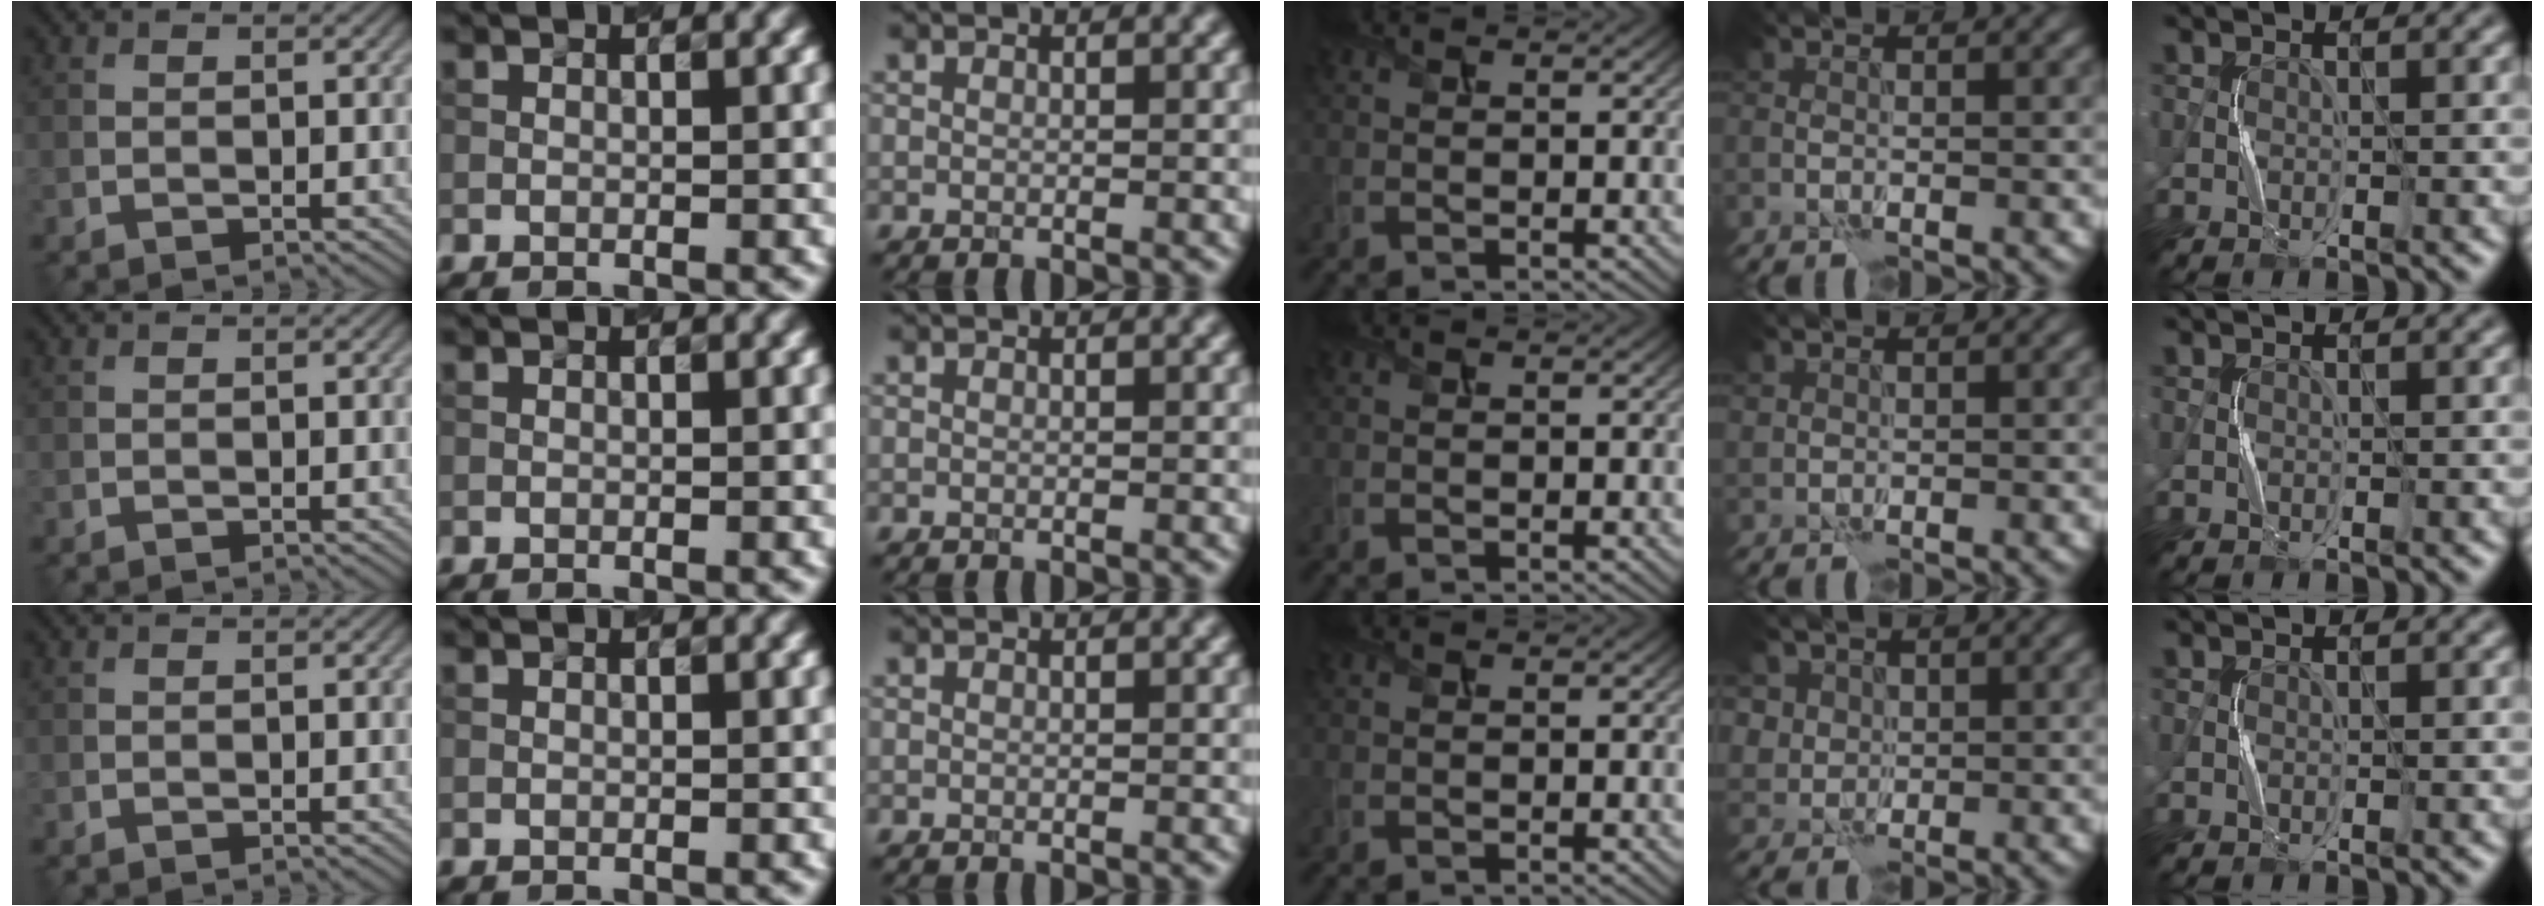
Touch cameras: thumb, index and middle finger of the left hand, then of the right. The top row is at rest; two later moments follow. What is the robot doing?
{"motion": "press", "object": "toy piano key"}